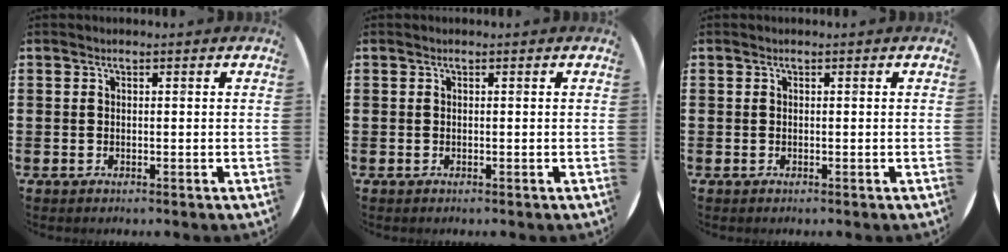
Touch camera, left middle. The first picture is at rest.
{"total": 0.0}
{"total": 0.0}